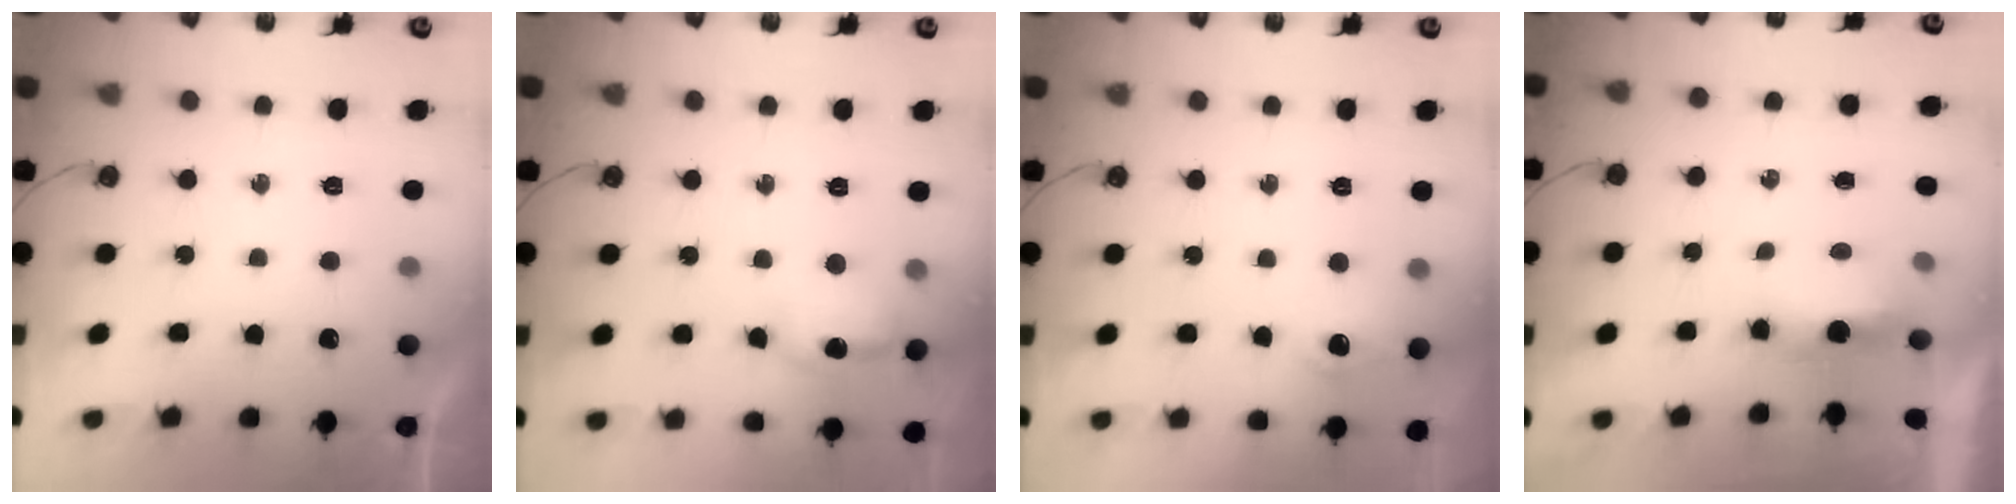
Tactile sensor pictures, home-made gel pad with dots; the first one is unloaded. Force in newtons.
{"total": 11.2, "press": 11.2, "slide": 1.4}
{"total": 7.9, "press": 7.8, "slide": 1.0}
{"total": 5.1, "press": 4.9, "slide": 1.3}